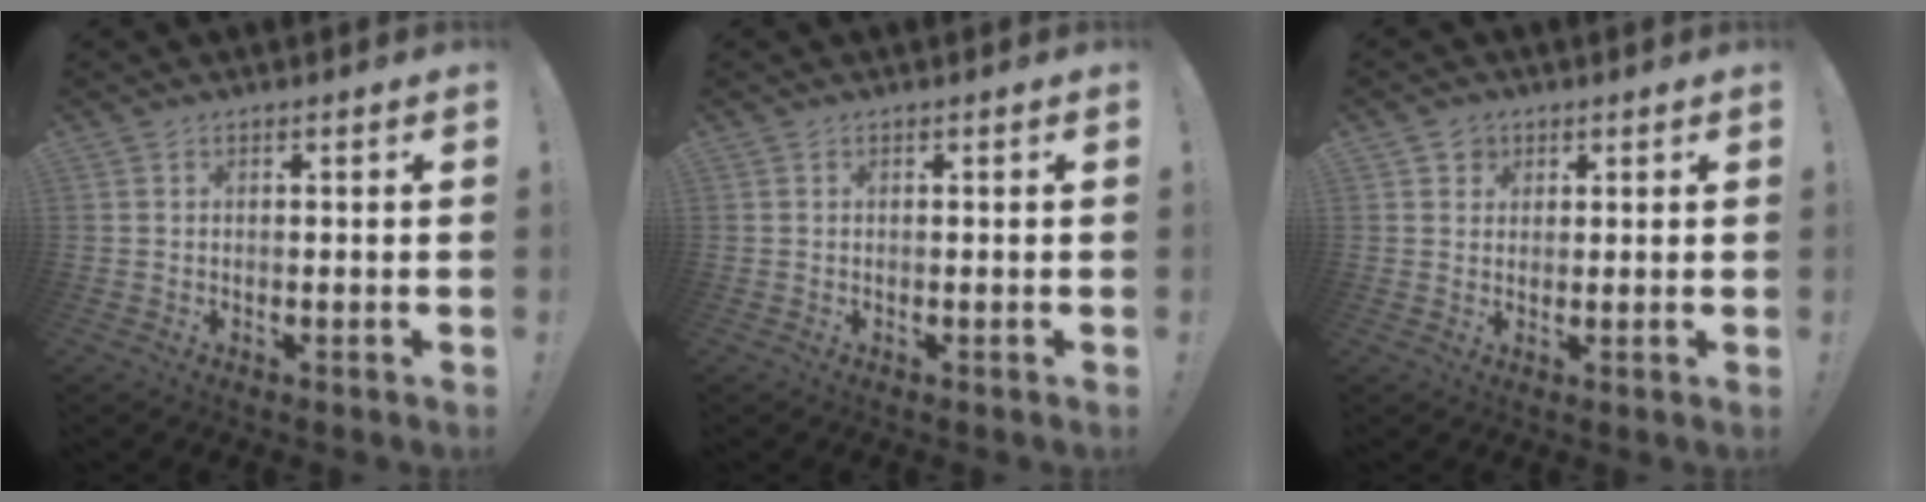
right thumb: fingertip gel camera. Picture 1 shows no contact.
{"total": 0.0}
{"total": 2.8, "force": [1.5, 2.2, 0.4], "torque": [-0.005, -0.006, 0.026]}